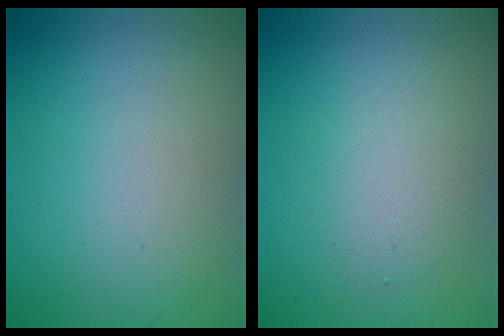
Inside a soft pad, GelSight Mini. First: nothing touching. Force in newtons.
{"total": 2.6, "press": 2.6, "slide": 0.2}